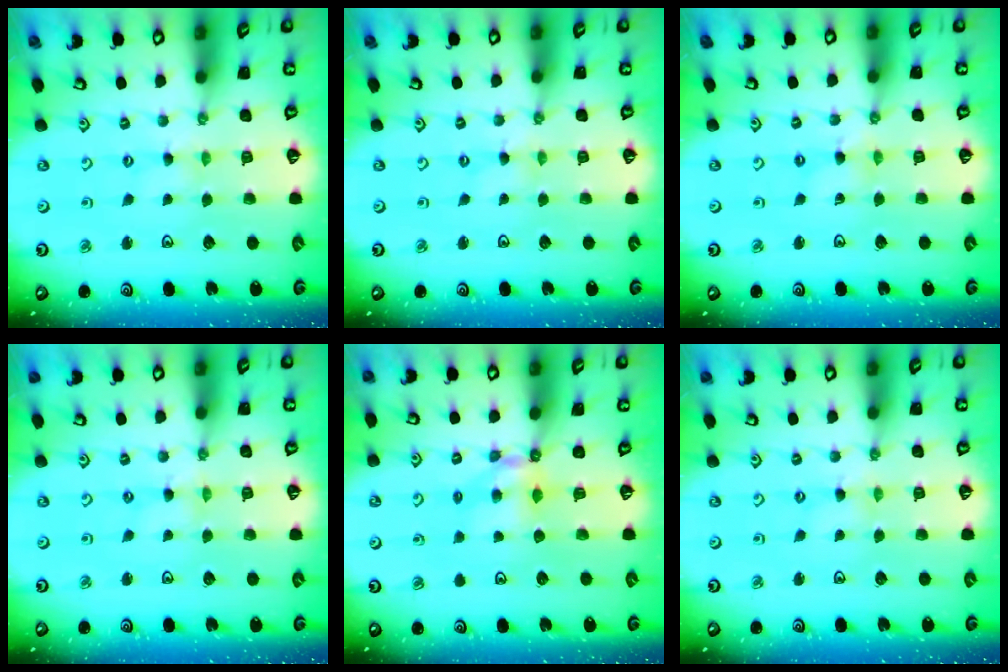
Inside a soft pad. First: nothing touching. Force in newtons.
{"total": 0.0}
{"total": 1.3, "press": 1.3, "slide": 0.3}
{"total": 0.0}
{"total": 6.4, "press": 6.3, "slide": 0.5}
{"total": 1.7, "press": 1.7, "slide": 0.3}